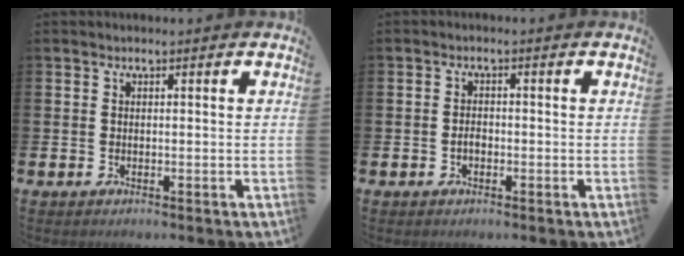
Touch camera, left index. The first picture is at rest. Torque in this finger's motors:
{"motor_torque": [0.16, -0.12, 0.01, 0.03]}